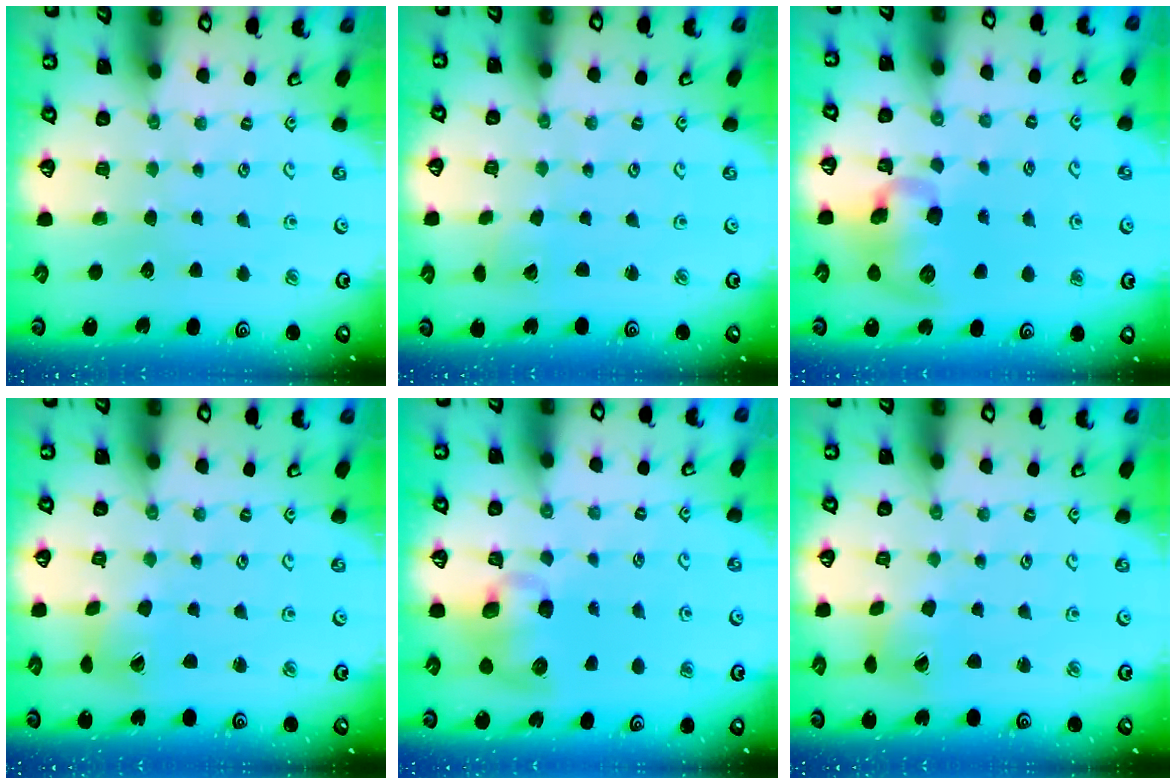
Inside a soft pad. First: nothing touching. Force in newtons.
{"total": 1.2, "press": 1.2, "slide": 0.1}
{"total": 11.5, "press": 11.3, "slide": 1.8}
{"total": 2.4, "press": 2.4, "slide": 0.3}
{"total": 9.6, "press": 9.5, "slide": 1.5}
{"total": 2.4, "press": 2.4, "slide": 0.3}